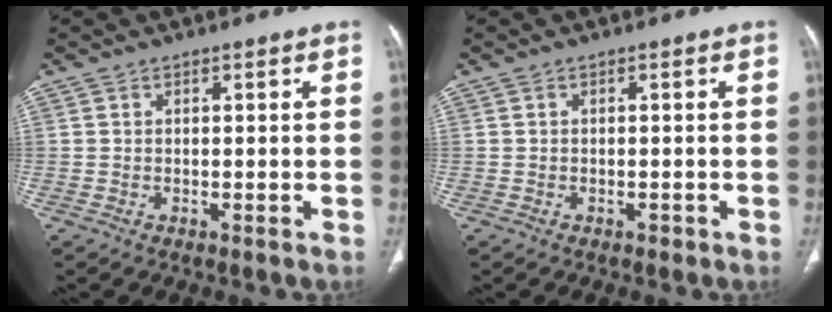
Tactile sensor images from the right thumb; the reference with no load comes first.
{"total": 0.7, "force": [-0.4, 0.5, 0.3], "torque": [-0.005, 0.000, -0.007]}